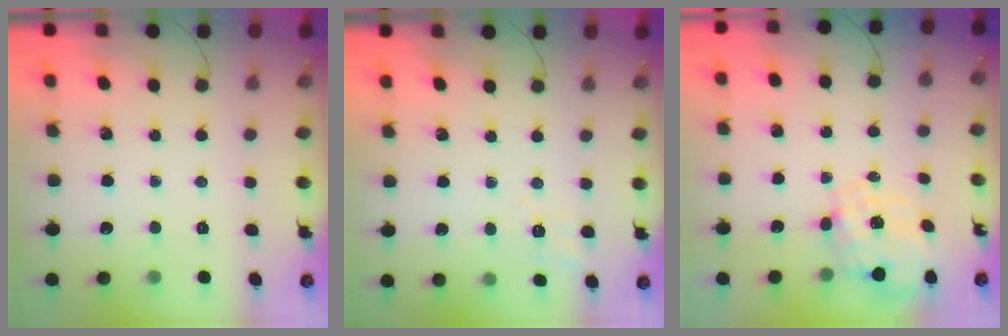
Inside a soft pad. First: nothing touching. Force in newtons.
{"total": 2.2, "press": 0.9, "slide": 2.0}
{"total": 2.1, "press": 1.8, "slide": 1.0}